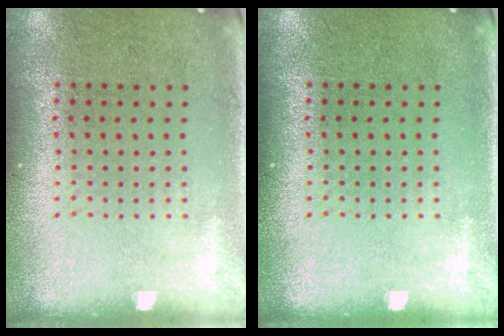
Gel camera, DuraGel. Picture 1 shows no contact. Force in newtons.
{"total": 0.0}